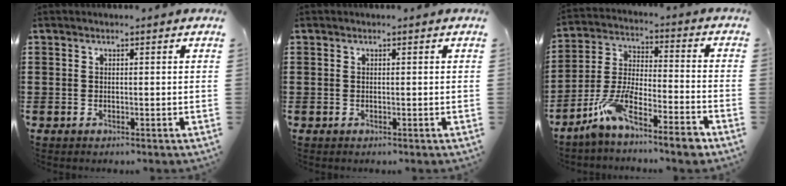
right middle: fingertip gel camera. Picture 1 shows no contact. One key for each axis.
{"total": 0.0}
{"total": 8.8, "fx": -6.8, "fy": 1.2, "fz": 5.5, "tx": -0.120, "ty": -0.002, "tz": -0.137}